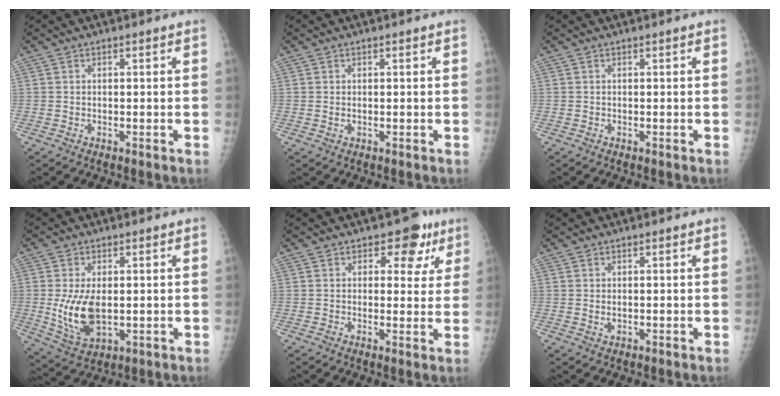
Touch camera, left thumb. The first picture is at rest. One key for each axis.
{"total": 1.1, "fx": 0.2, "fy": 0.6, "fz": 0.9, "tx": -0.019, "ty": 0.005, "tz": 0.006}
{"total": 0.0}
{"total": 10.0, "fx": -0.3, "fy": 5.5, "fz": 8.4, "tx": -0.160, "ty": -0.012, "tz": 0.008}
{"total": 7.1, "fx": 3.7, "fy": 4.7, "fz": 3.9, "tx": -0.001, "ty": -0.008, "tz": 0.040}
{"total": 1.6, "fx": 0.3, "fy": 0.9, "fz": 1.3, "tx": -0.021, "ty": 0.000, "tz": 0.009}